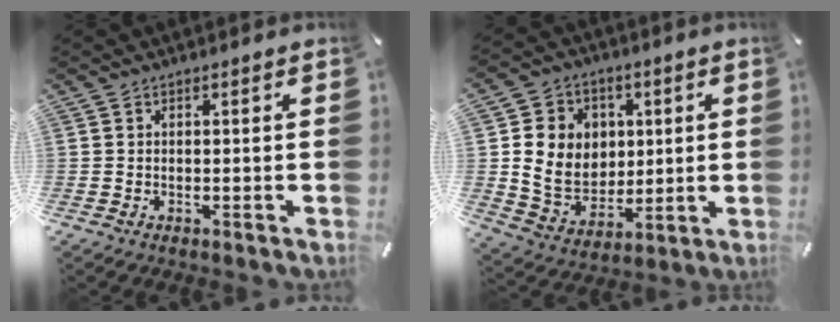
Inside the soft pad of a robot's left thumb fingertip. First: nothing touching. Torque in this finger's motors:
{"motor_torque": [0.61, 1.00, 0.29, -0.10, 0.12]}